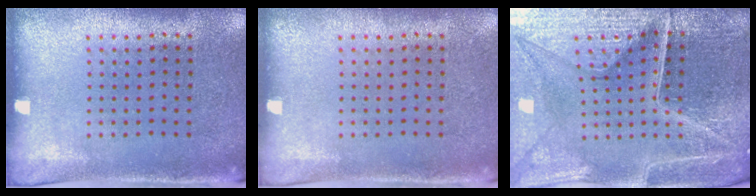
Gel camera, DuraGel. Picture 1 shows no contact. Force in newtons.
{"total": 0.0}
{"total": 5.2, "press": 4.9, "slide": 1.6}